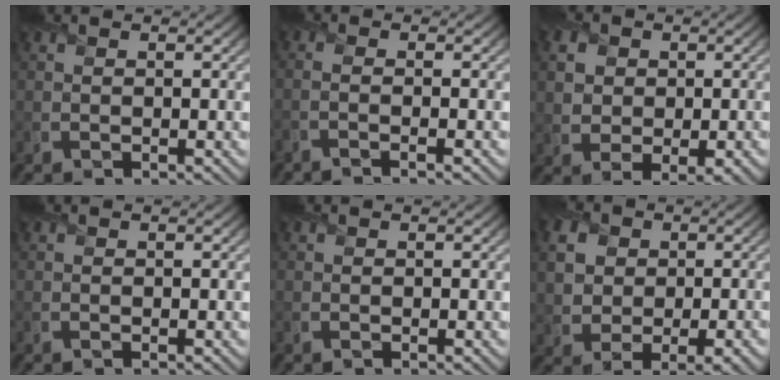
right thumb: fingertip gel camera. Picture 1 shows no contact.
{"total": 2.2, "force": [-1.1, 0.4, 1.9], "torque": [-0.023, 0.002, -0.039]}
{"total": 6.5, "force": [0.5, 5.0, 4.1], "torque": [-0.087, -0.004, 0.013]}
{"total": 0.0}
{"total": 0.0}
{"total": 8.2, "force": [0.5, 6.3, 5.3], "torque": [-0.110, -0.007, 0.012]}